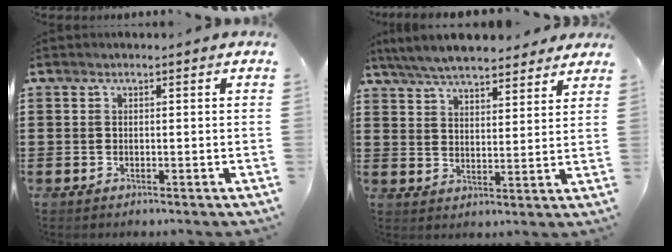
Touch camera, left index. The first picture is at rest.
{"total": 6.7, "force": [6.2, 1.2, 2.0], "torque": [-0.062, -0.015, 0.114]}